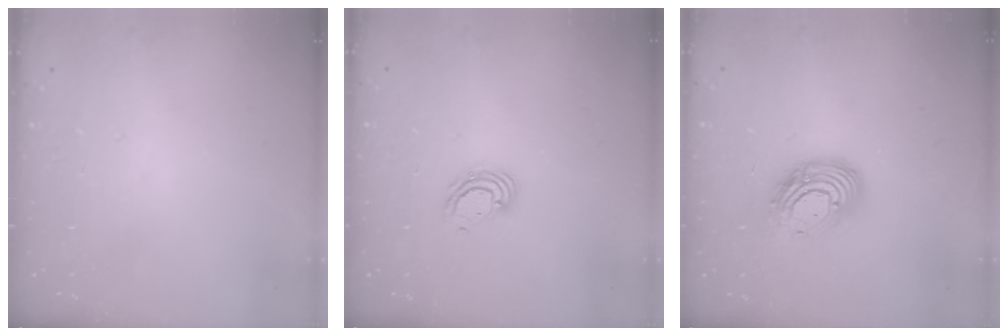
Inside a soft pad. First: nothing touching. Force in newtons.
{"total": 5.6, "press": 5.6, "slide": 0.4}
{"total": 12.4, "press": 12.4, "slide": 1.1}